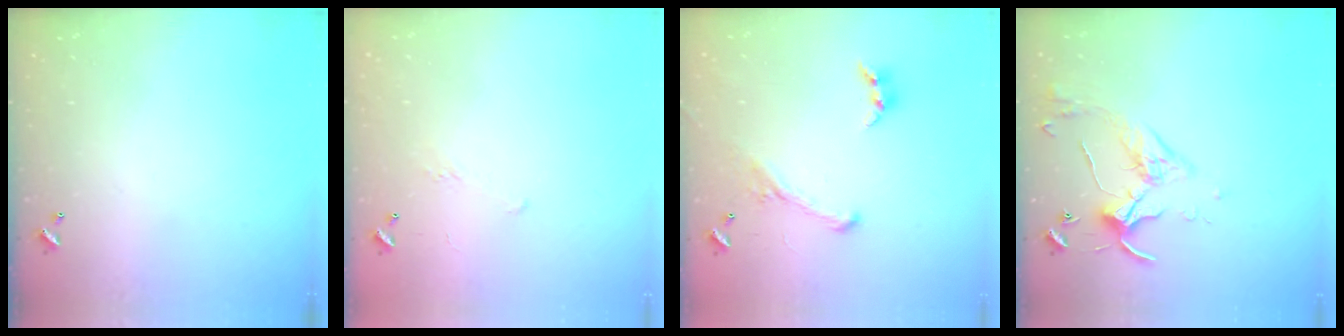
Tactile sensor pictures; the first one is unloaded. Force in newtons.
{"total": 4.8, "press": 4.7, "slide": 0.9}
{"total": 1.4, "press": 0.6, "slide": 1.2}
{"total": 3.9, "press": 3.9, "slide": 0.4}